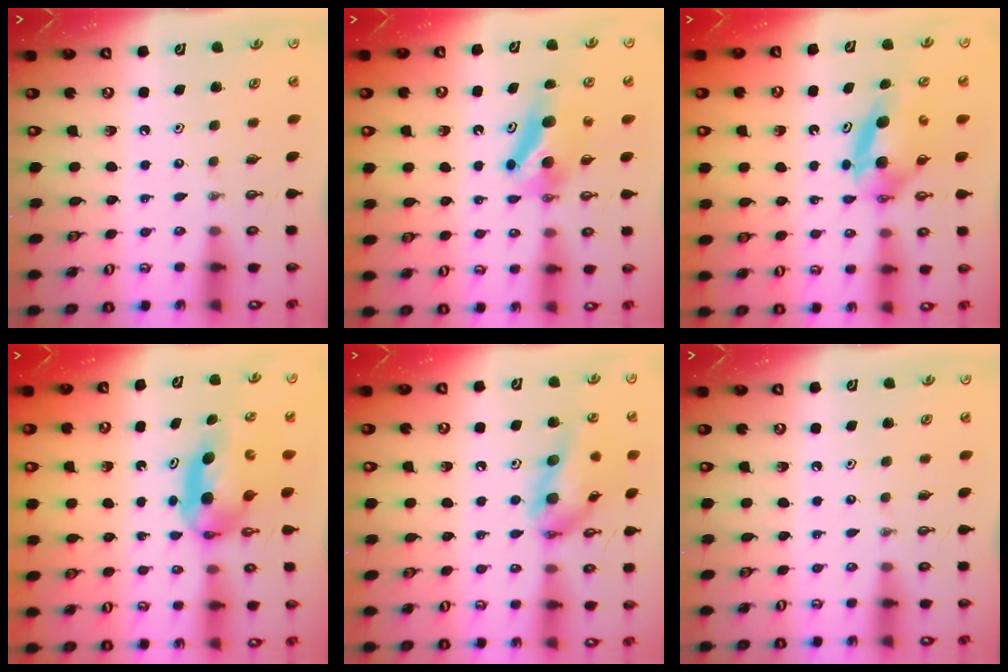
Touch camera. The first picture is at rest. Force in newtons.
{"total": 7.6, "press": 7.1, "slide": 2.6}
{"total": 6.9, "press": 5.6, "slide": 4.0}
{"total": 9.3, "press": 5.2, "slide": 7.7}
{"total": 14.2, "press": 14.2, "slide": 1.2}
{"total": 0.0}